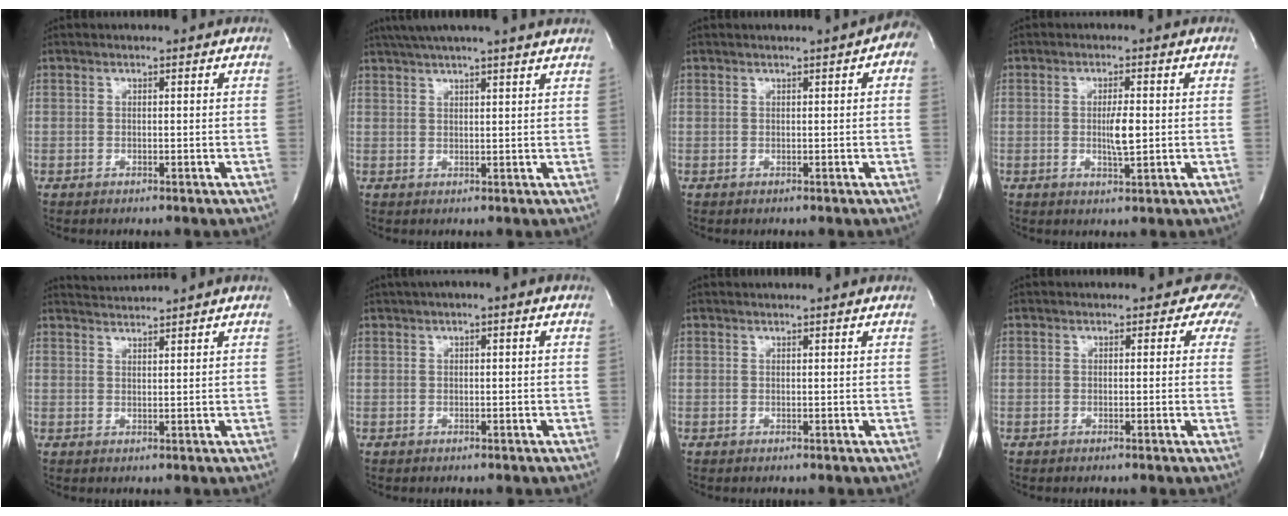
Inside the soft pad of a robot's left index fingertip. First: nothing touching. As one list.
[{"total": 10.5, "force": [8.9, -0.7, 5.5], "torque": [-0.093, 0.026, 0.111]}, {"total": 3.0, "force": [1.1, 0.7, 2.7], "torque": [-0.024, 0.007, 0.006]}, {"total": 3.8, "force": [-0.2, 0.6, 3.8], "torque": [-0.067, -0.004, -0.001]}, {"total": 2.8, "force": [2.4, -1.3, -0.4], "torque": [0.002, -0.005, 0.052]}, {"total": 2.1, "force": [0.6, 0.4, 2.0], "torque": [-0.034, 0.008, 0.004]}, {"total": 1.6, "force": [1.5, -0.4, 0.4], "torque": [-0.012, 0.009, 0.024]}, {"total": 3.3, "force": [1.7, 2.7, 0.8], "torque": [0.023, -0.008, -0.008]}]